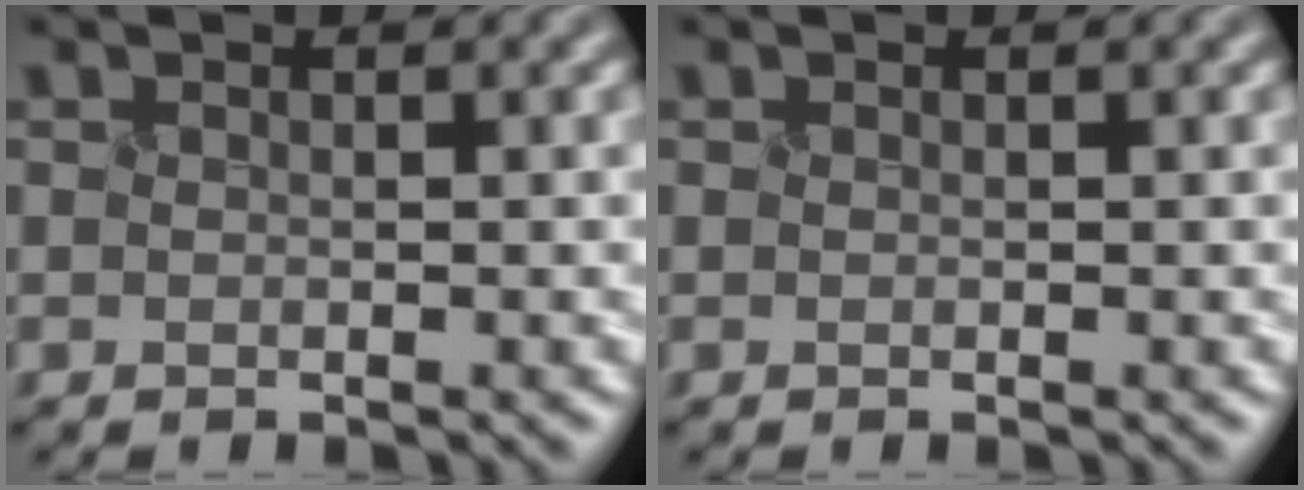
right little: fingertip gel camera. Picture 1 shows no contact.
{"total": 0.0}